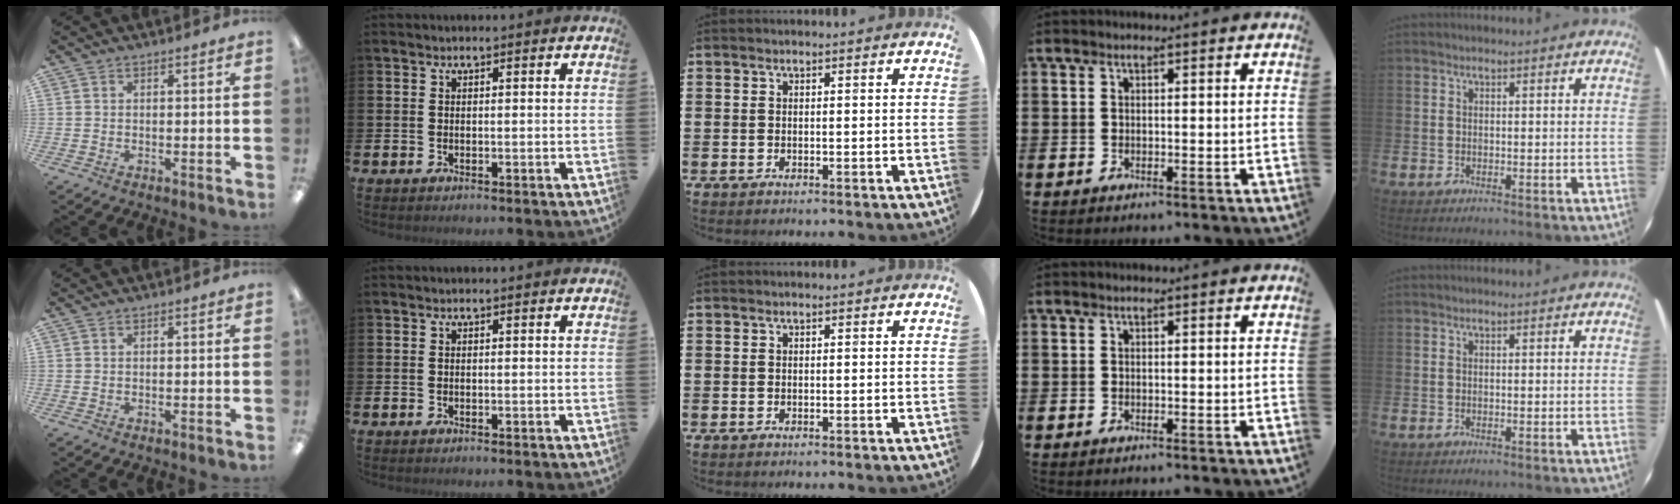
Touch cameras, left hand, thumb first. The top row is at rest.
{}